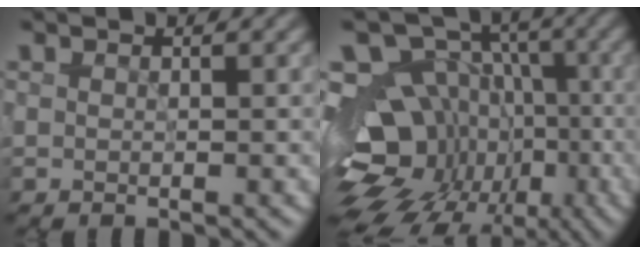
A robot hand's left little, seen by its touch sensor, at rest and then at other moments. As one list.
[{"total": 16.1, "force": [-6.2, 12.7, 7.7], "torque": [-0.134, -0.004, -0.092]}]